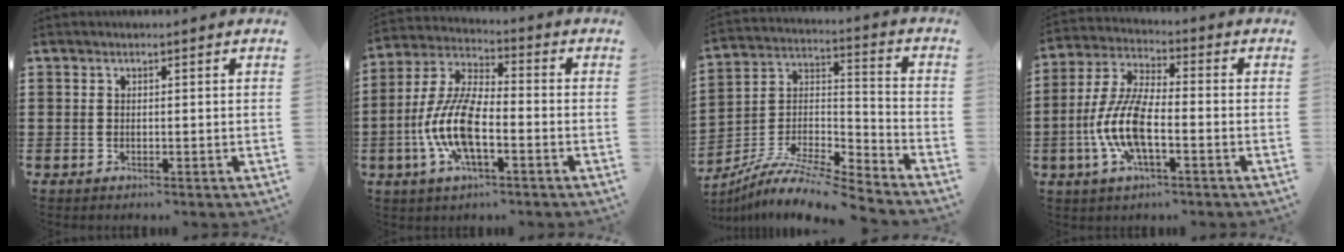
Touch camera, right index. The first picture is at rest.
{"total": 10.5, "force": [-3.2, 3.9, 9.2], "torque": [-0.223, -0.009, -0.068]}
{"total": 9.3, "force": [-8.5, 1.3, 3.7], "torque": [-0.076, 0.006, -0.173]}
{"total": 9.5, "force": [-2.8, 3.4, 8.4], "torque": [-0.204, -0.012, -0.060]}